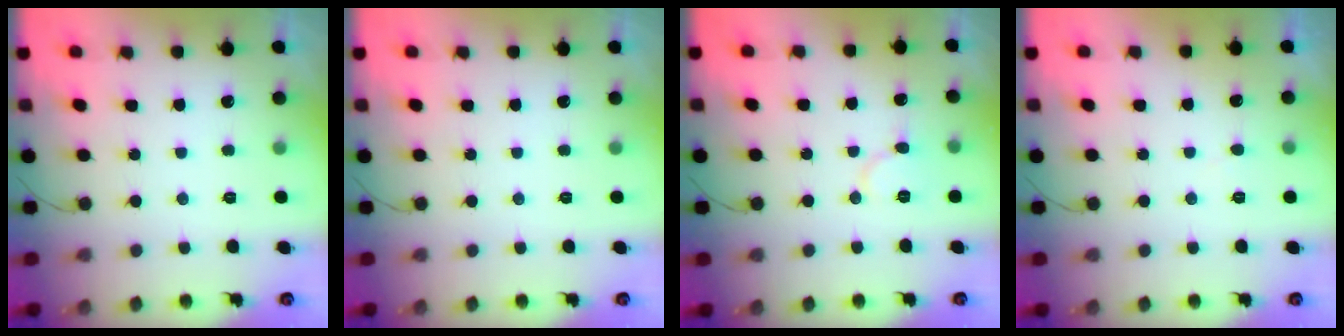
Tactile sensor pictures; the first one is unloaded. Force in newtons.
{"total": 0.0}
{"total": 7.0, "press": 7.0, "slide": 0.7}
{"total": 3.3, "press": 3.3, "slide": 0.2}